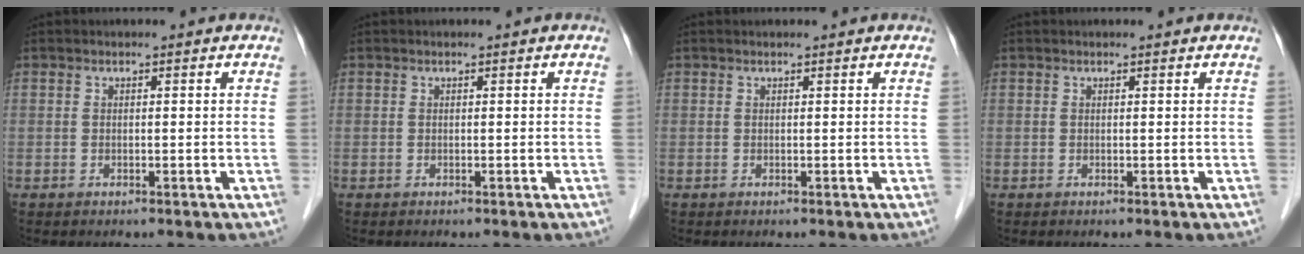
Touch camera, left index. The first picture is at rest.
{"total": 0.0}
{"total": 0.6, "force": [0.6, 0.1, 0.1], "torque": [-0.004, 0.007, 0.008]}
{"total": 0.5, "force": [0.5, 0.1, 0.0], "torque": [-0.007, 0.003, 0.004]}